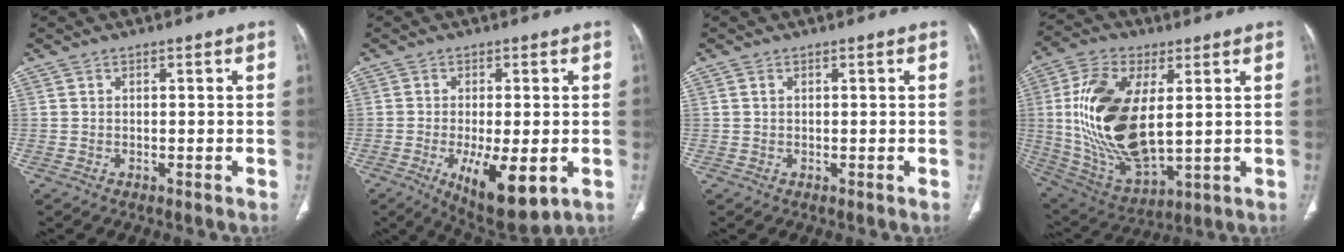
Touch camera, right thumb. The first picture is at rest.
{"total": 11.7, "force": [-3.6, 4.1, 10.3], "torque": [-0.164, -0.019, -0.044]}
{"total": 0.5, "force": [0.2, 0.4, 0.3], "torque": [-0.008, 0.003, 0.004]}
{"total": 21.8, "force": [2.7, 11.1, 18.6], "torque": [-0.365, -0.020, 0.061]}